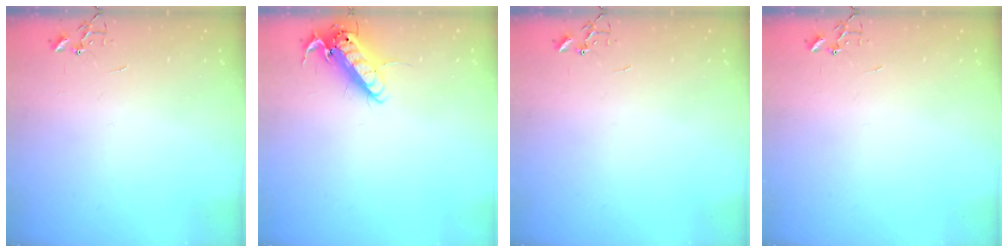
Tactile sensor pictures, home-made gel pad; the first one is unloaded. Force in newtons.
{"total": 13.8, "press": 13.6, "slide": 2.3}
{"total": 0.0}
{"total": 0.0}